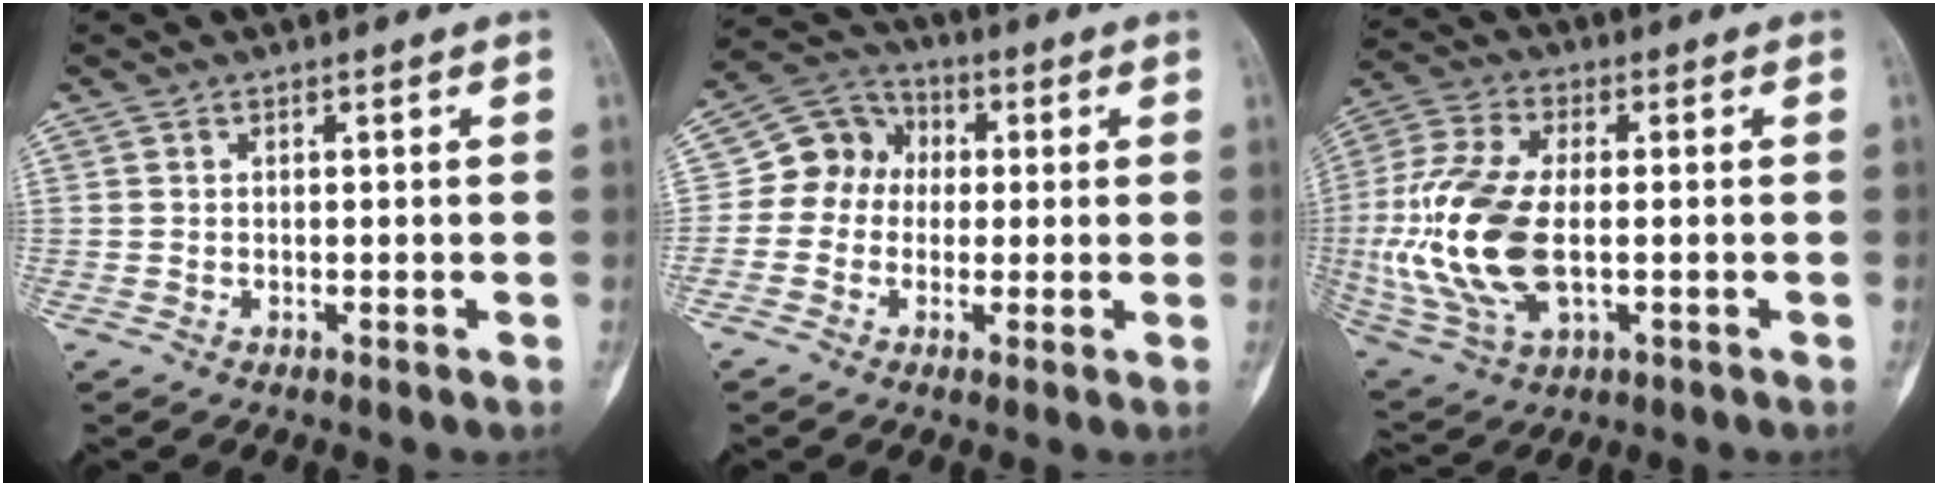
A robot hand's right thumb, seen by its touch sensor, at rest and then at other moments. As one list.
[{"total": 8.9, "force": [0.2, 7.8, 4.1], "torque": [-0.041, 0.024, -0.013]}, {"total": 19.4, "force": [-1.8, 10.3, 16.3], "torque": [-0.370, -0.001, -0.025]}]